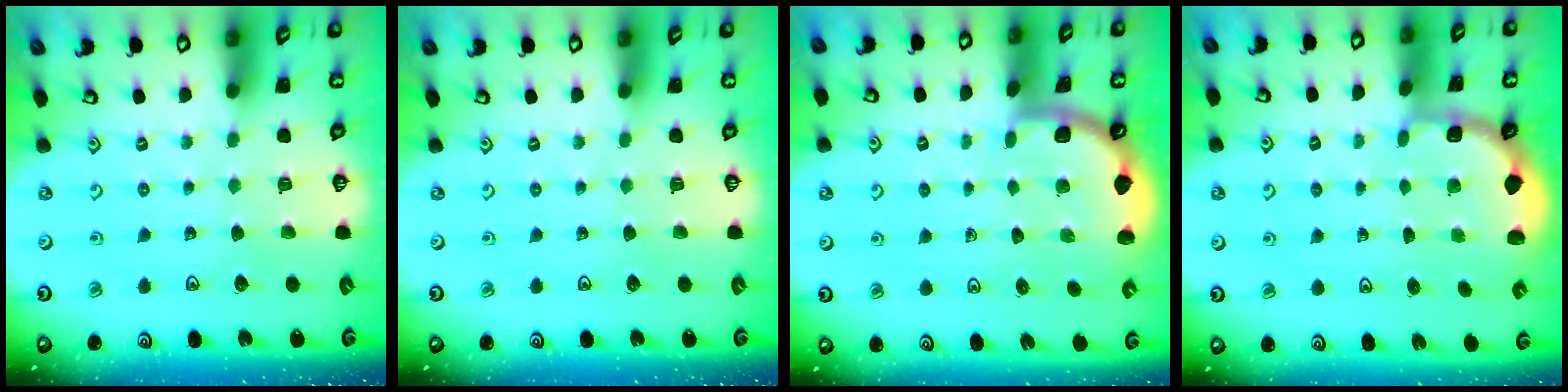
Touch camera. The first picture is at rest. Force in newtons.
{"total": 0.0}
{"total": 1.9, "press": 1.9, "slide": 0.0}
{"total": 1.8, "press": 1.6, "slide": 0.7}